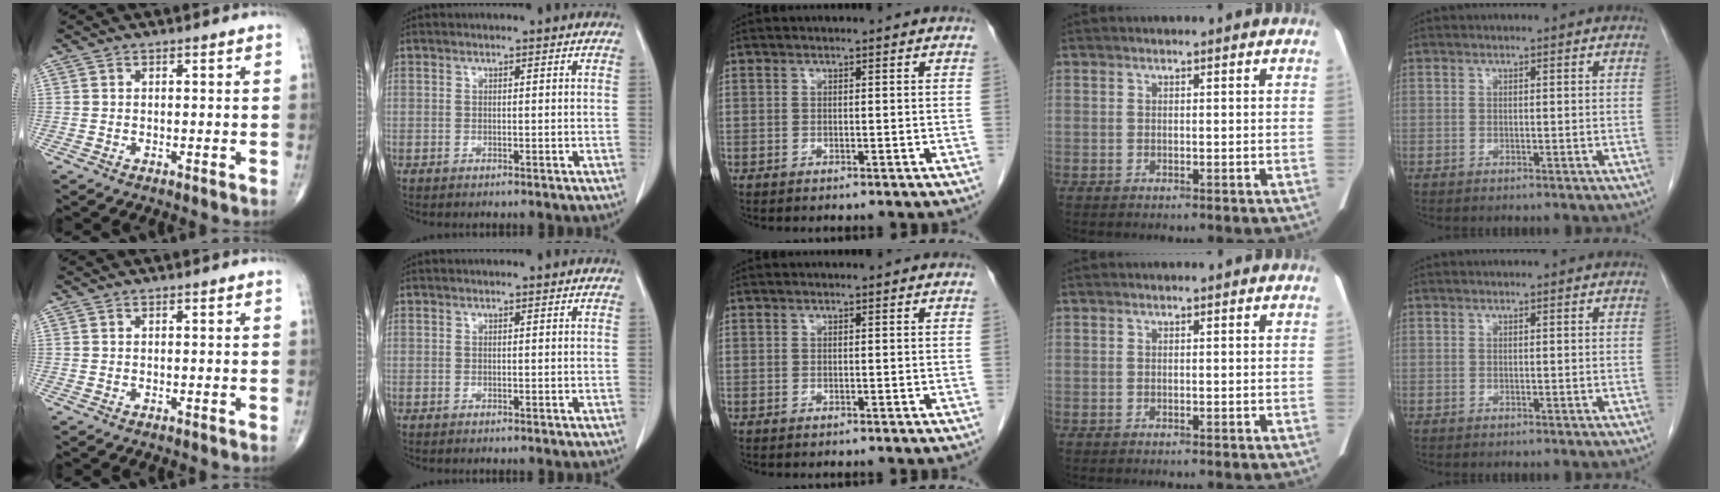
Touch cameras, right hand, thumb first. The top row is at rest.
{}